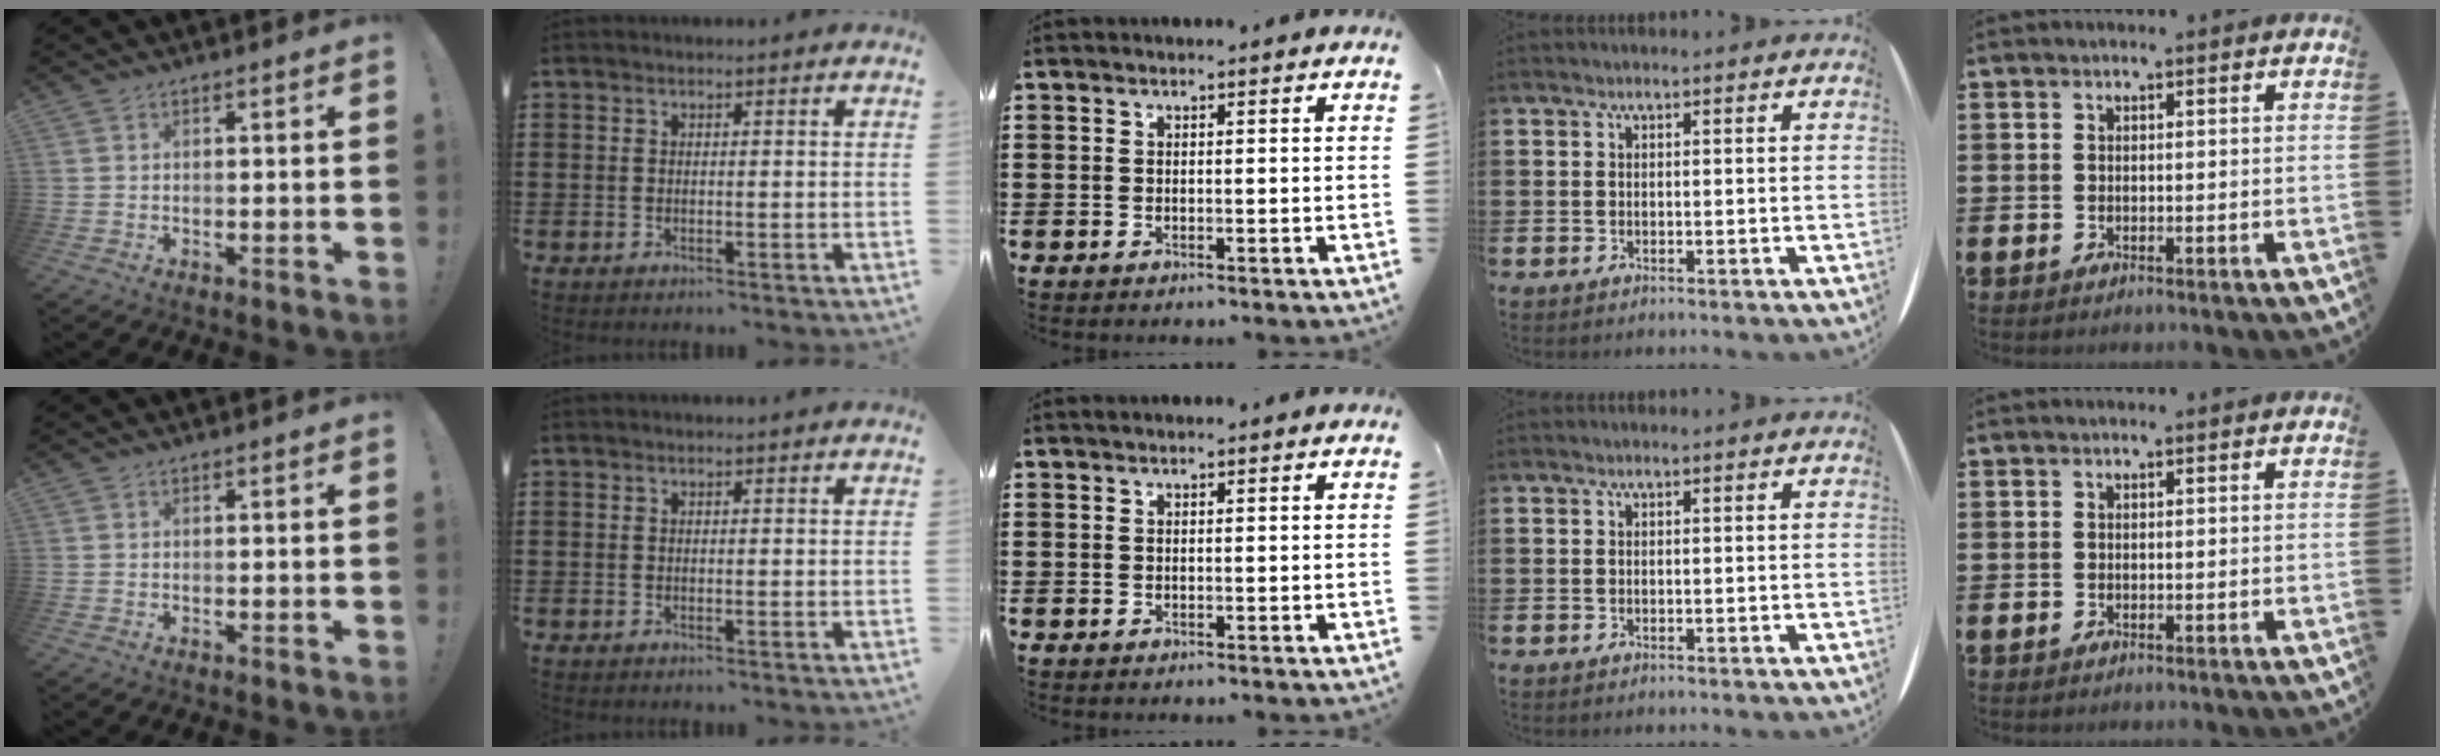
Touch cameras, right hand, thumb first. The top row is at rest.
{}